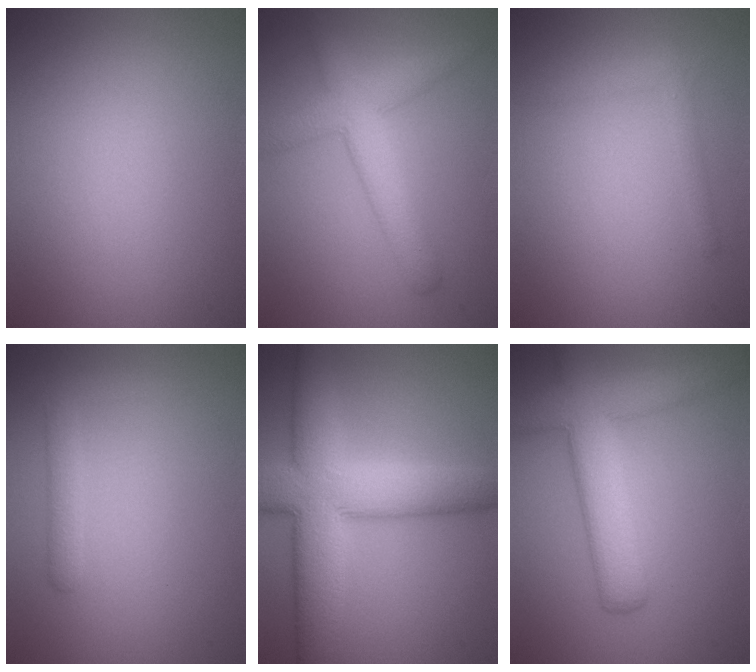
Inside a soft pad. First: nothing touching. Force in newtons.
{"total": 4.7, "press": 4.7, "slide": 0.2}
{"total": 1.3, "press": 1.3, "slide": 0.1}
{"total": 1.9, "press": 1.9, "slide": 0.1}
{"total": 10.1, "press": 10.1, "slide": 0.6}
{"total": 7.6, "press": 7.6, "slide": 0.5}